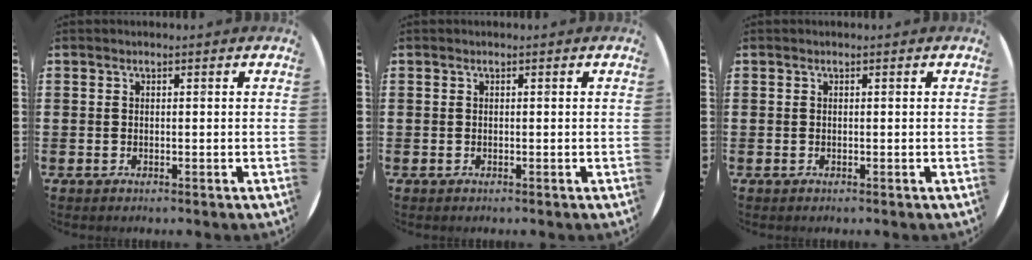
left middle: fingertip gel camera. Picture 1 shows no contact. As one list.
[{"total": 0.0}, {"total": 0.0}]